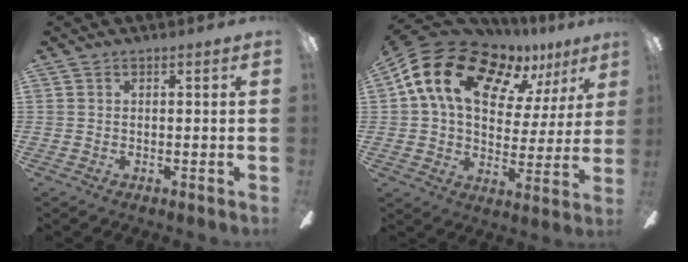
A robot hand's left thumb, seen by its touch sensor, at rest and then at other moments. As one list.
[{"total": 17.7, "force": [10.2, 10.7, 9.8], "torque": [-0.179, -0.054, 0.182]}]